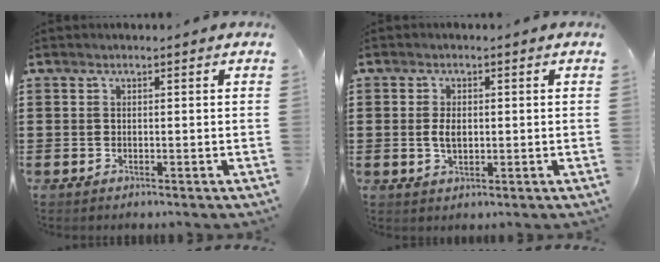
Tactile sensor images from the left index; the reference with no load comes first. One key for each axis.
{"total": 2.9, "fx": 0.0, "fy": 1.5, "fz": 2.5, "tx": -0.057, "ty": 0.002, "tz": -0.004}